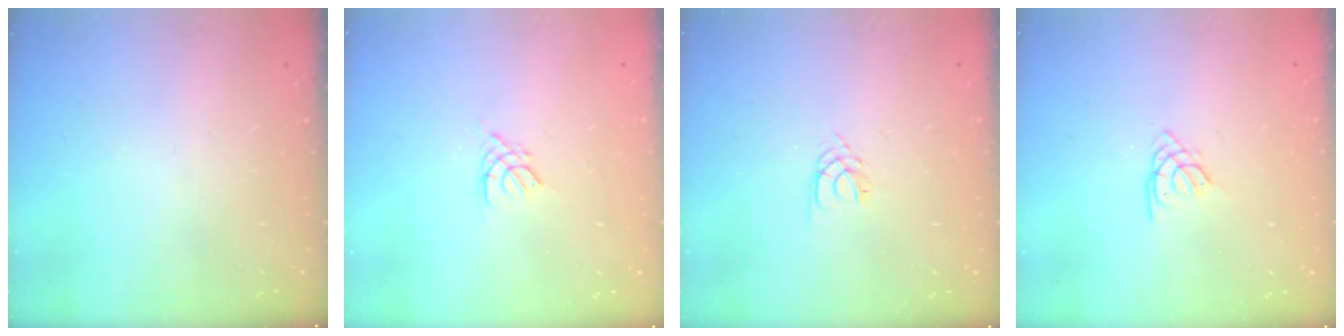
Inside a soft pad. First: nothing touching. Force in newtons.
{"total": 2.8, "press": 2.7, "slide": 0.5}
{"total": 2.4, "press": 2.4, "slide": 0.3}
{"total": 2.5, "press": 2.4, "slide": 0.5}